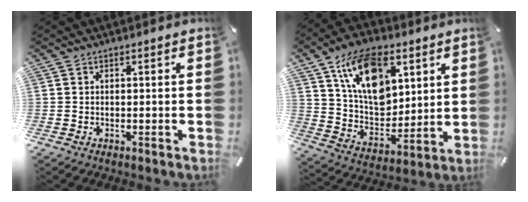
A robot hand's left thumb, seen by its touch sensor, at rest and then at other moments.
{"total": 17.6, "force": [8.1, 11.3, 10.8], "torque": [-0.195, -0.022, 0.148]}